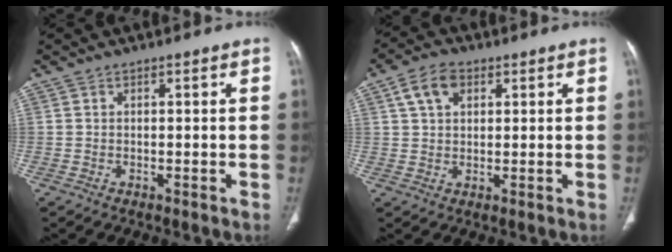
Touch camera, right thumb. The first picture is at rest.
{"total": 6.3, "force": [2.7, 4.1, 4.0], "torque": [-0.063, 0.004, 0.047]}